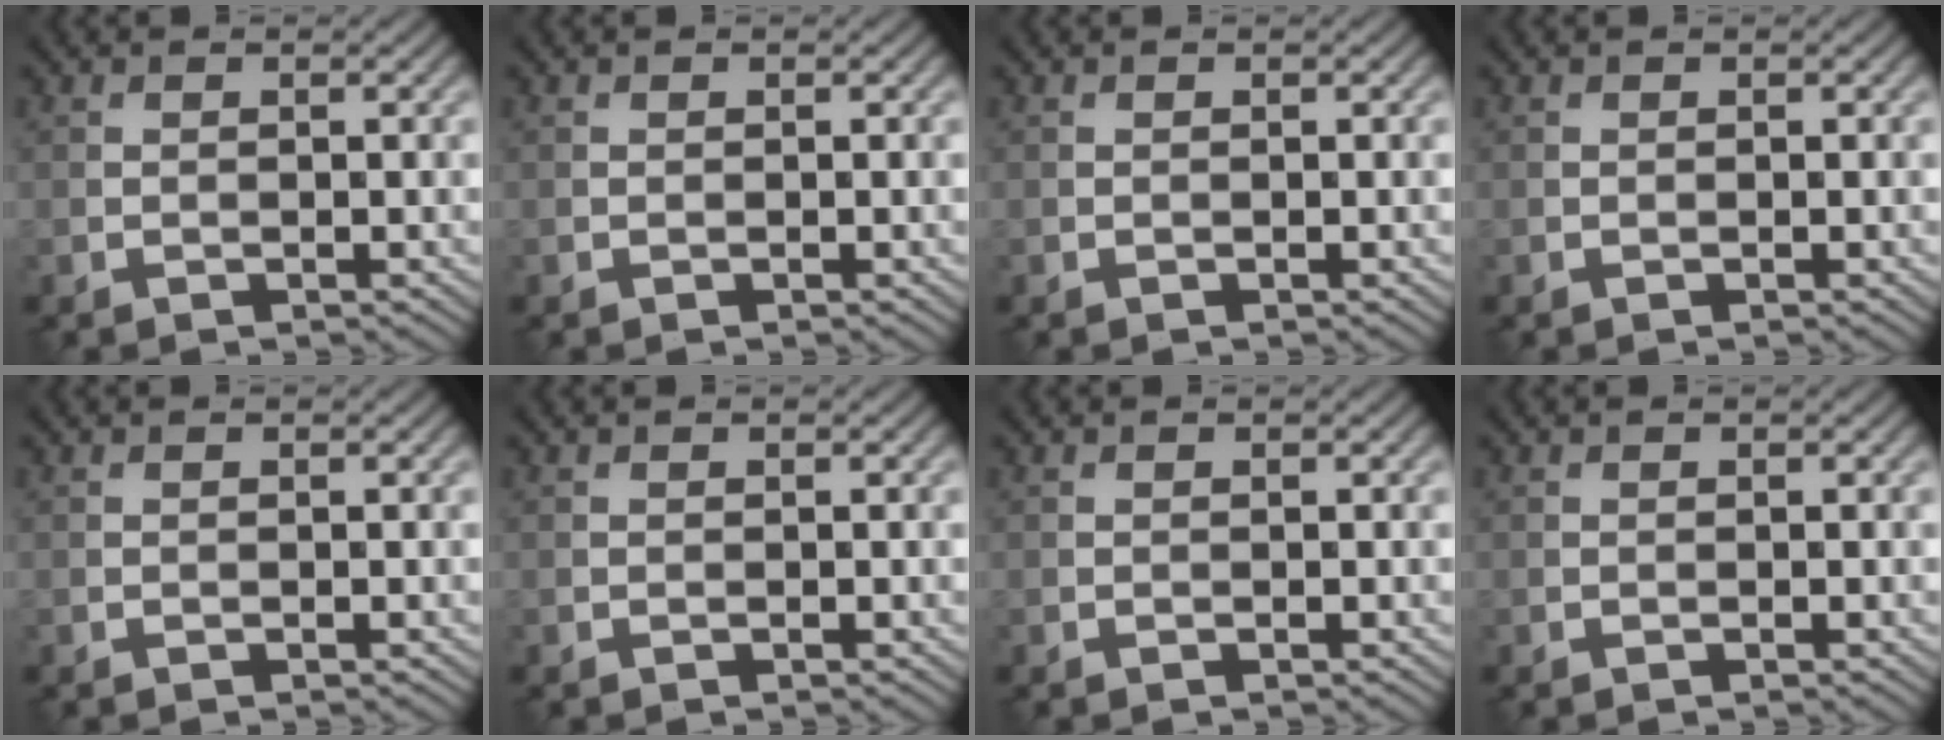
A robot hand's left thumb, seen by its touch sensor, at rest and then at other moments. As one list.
[{"total": 0.0}, {"total": 0.0}, {"total": 0.0}, {"total": 0.0}, {"total": 0.0}, {"total": 0.0}, {"total": 0.0}]